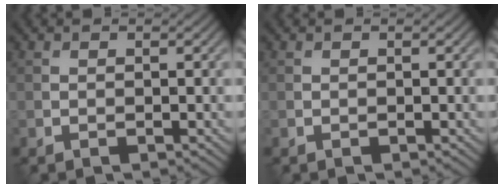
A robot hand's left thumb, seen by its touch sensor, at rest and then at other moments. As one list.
[{"total": 0.0}]